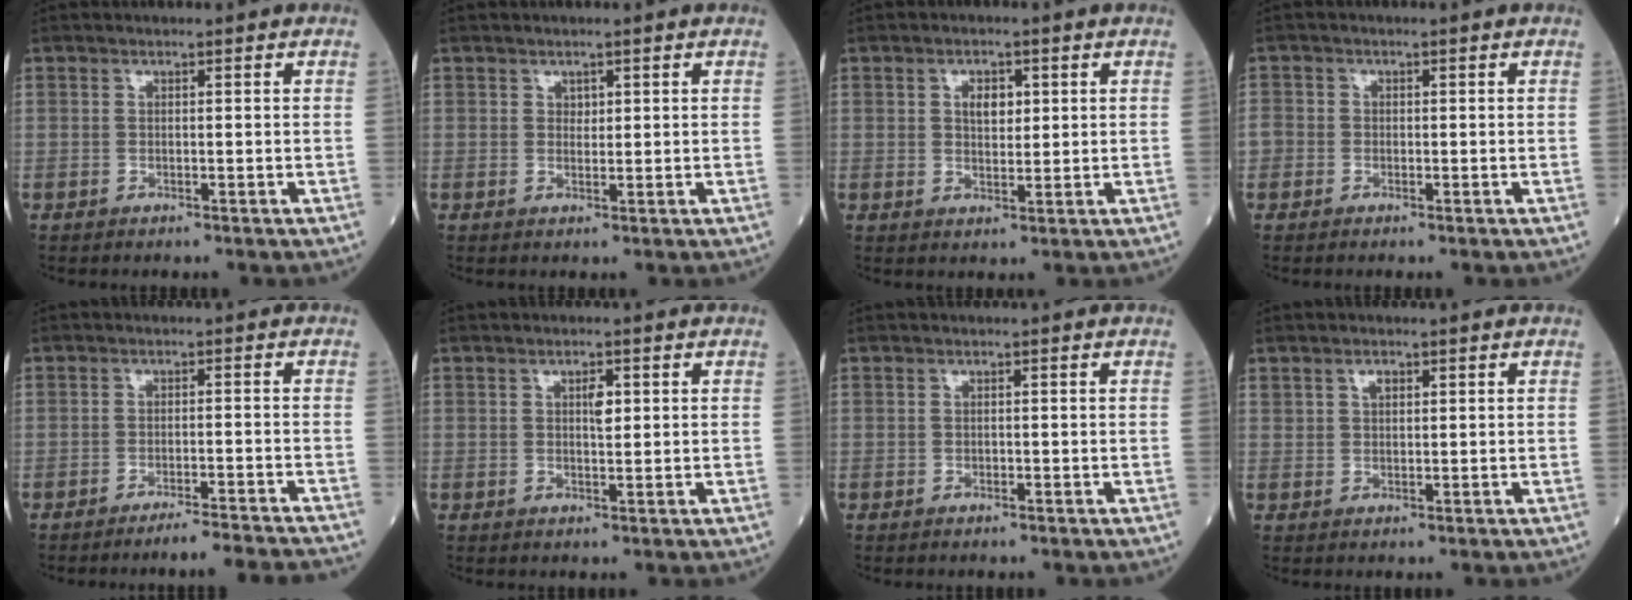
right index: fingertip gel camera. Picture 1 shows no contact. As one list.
[{"total": 1.0, "force": [0.5, 0.7, 0.5], "torque": [-0.001, -0.003, 0.008]}, {"total": 3.2, "force": [1.0, 1.8, 2.5], "torque": [-0.038, 0.001, 0.016]}, {"total": 2.7, "force": [-0.6, 2.5, 0.7], "torque": [-0.013, 0.009, -0.016]}, {"total": 7.7, "force": [-7.2, -1.5, 2.3], "torque": [-0.005, -0.015, -0.101]}, {"total": 2.1, "force": [0.6, 0.7, 1.9], "torque": [-0.031, -0.001, 0.011]}, {"total": 0.0}, {"total": 1.8, "force": [0.9, 1.0, 1.1], "torque": [-0.020, 0.003, 0.018]}]